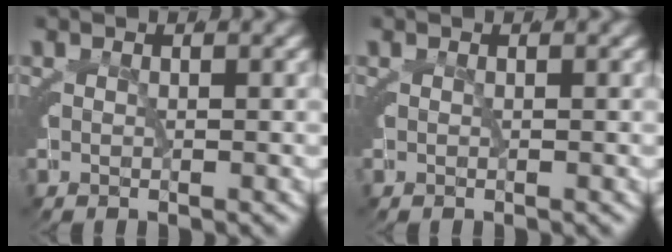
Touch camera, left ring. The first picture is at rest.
{"total": 0.0}